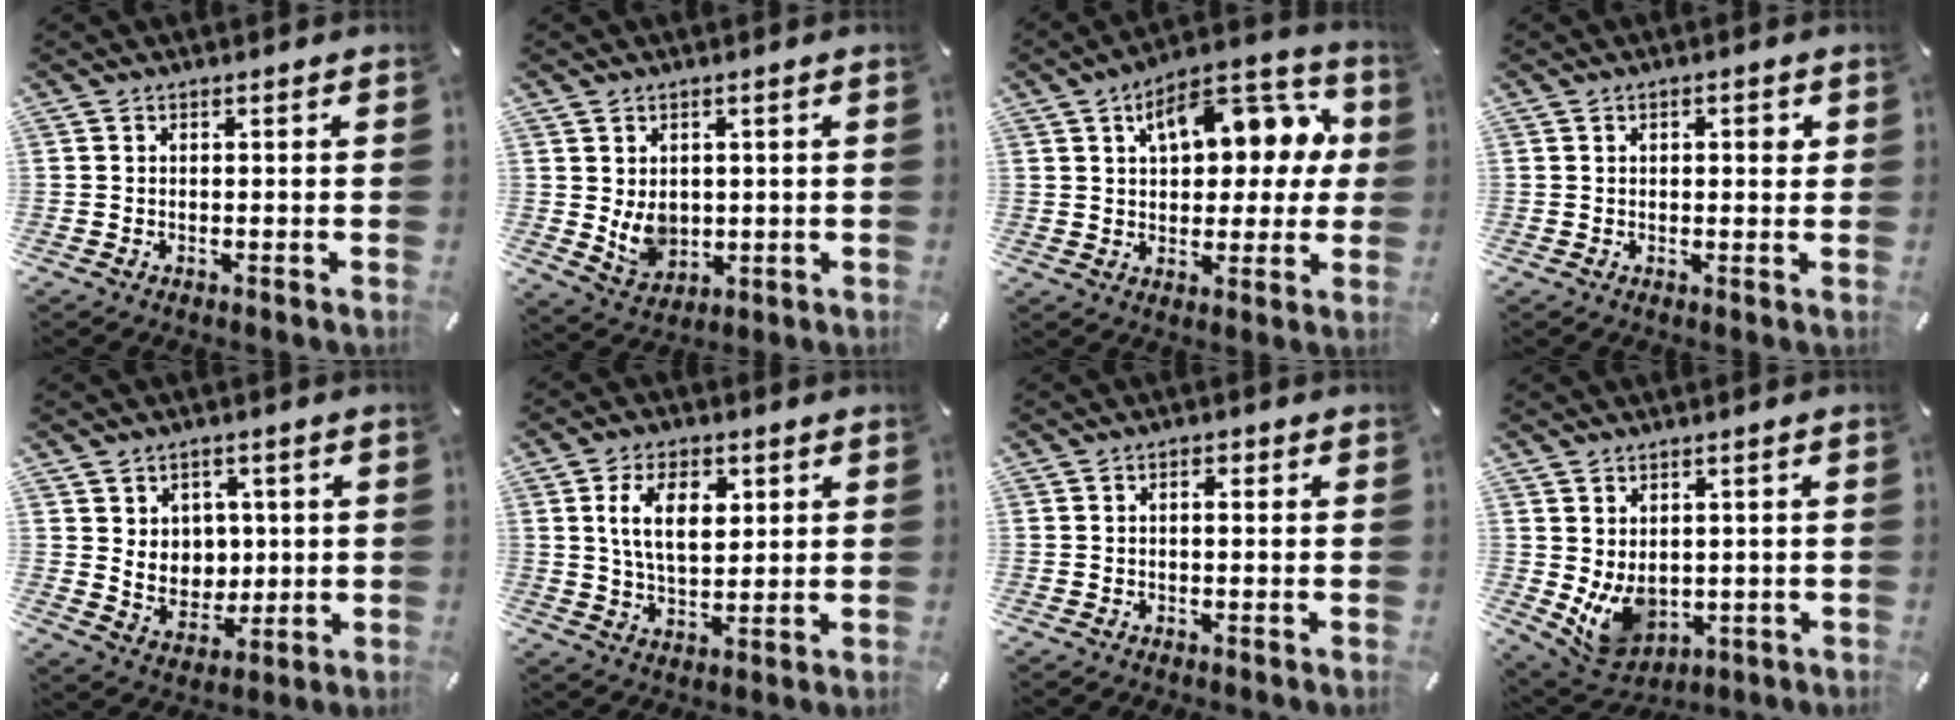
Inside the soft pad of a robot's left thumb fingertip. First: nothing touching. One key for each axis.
{"total": 6.7, "fx": 0.9, "fy": 5.8, "fz": 3.4, "tx": -0.056, "ty": -0.012, "tz": 0.014}
{"total": 16.0, "fx": 6.3, "fy": 8.9, "fz": 11.7, "tx": -0.164, "ty": -0.021, "tz": 0.105}
{"total": 2.2, "fx": 0.6, "fy": 1.1, "fz": 1.8, "tx": -0.021, "ty": 0.001, "tz": 0.004}
{"total": 7.5, "fx": 2.6, "fy": 6.8, "fz": 1.5, "tx": -0.024, "ty": -0.021, "tz": 0.052}
{"total": 11.2, "fx": 3.6, "fy": 6.8, "fz": 8.2, "tx": -0.152, "ty": -0.001, "tz": 0.059}
{"total": 1.7, "fx": 0.1, "fy": 1.0, "fz": 1.3, "tx": -0.018, "ty": 0.001, "tz": -0.001}
{"total": 8.2, "fx": 0.3, "fy": 6.9, "fz": 4.5, "tx": -0.098, "ty": -0.018, "tz": 0.011}